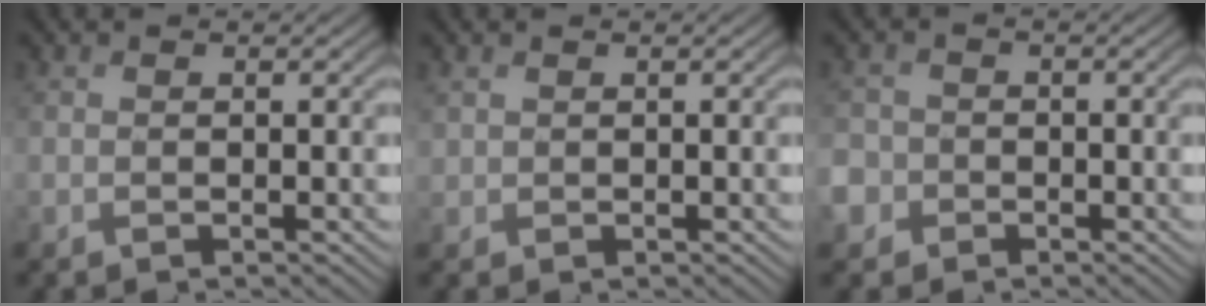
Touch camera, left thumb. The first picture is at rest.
{"total": 1.1, "force": [0.7, 0.8, 0.2], "torque": [-0.008, 0.000, 0.018]}
{"total": 3.7, "force": [-1.6, 3.2, 0.9], "torque": [-0.024, -0.005, -0.045]}